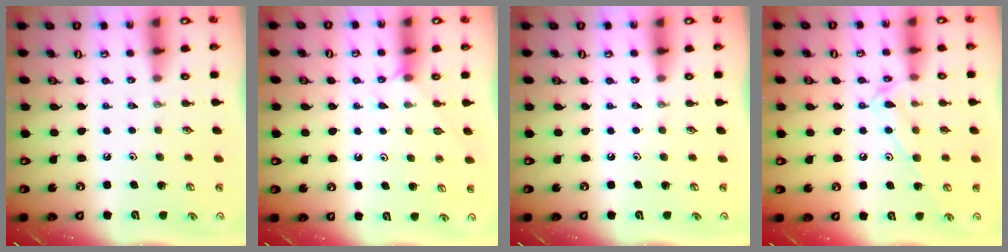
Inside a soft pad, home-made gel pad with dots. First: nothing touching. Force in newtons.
{"total": 3.8, "press": 3.8, "slide": 0.4}
{"total": 0.0}
{"total": 11.9, "press": 11.9, "slide": 0.7}